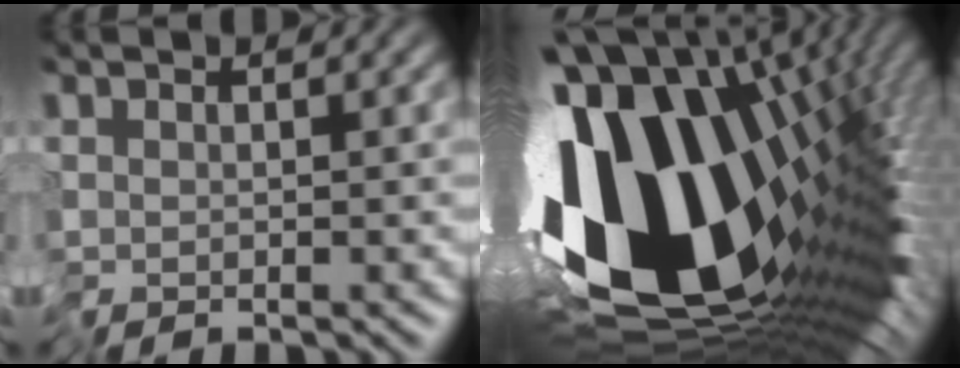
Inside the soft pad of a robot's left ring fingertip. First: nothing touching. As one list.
[{"total": 18.4, "force": [-0.8, 9.9, 15.4], "torque": [-0.302, -0.063, 0.013]}]